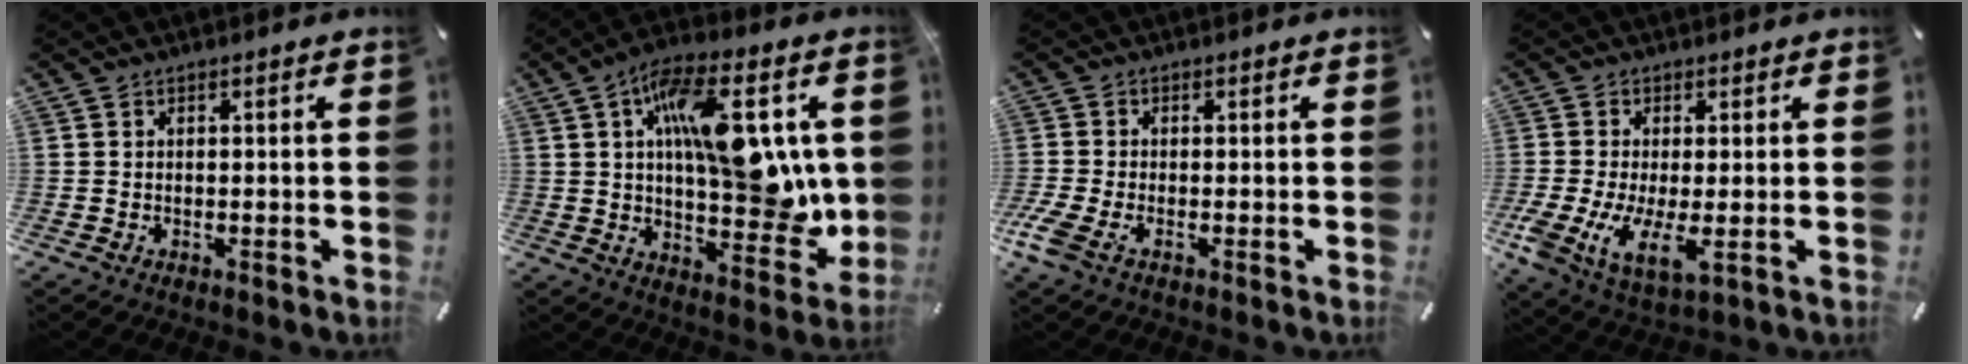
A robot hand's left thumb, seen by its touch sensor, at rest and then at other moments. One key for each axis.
{"total": 20.8, "fx": 5.2, "fy": 9.4, "fz": 17.8, "tx": -0.261, "ty": -0.016, "tz": 0.083}
{"total": 3.4, "fx": -1.5, "fy": 1.4, "fz": 2.7, "tx": -0.071, "ty": -0.006, "tz": -0.031}
{"total": 9.2, "fx": -1.4, "fy": 4.1, "fz": 8.1, "tx": -0.179, "ty": -0.021, "tz": -0.017}